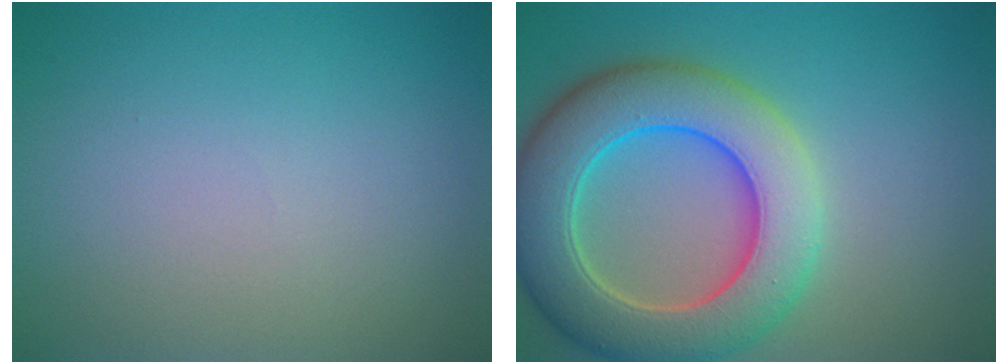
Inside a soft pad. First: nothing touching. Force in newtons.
{"total": 9.9, "press": 9.8, "slide": 0.4}